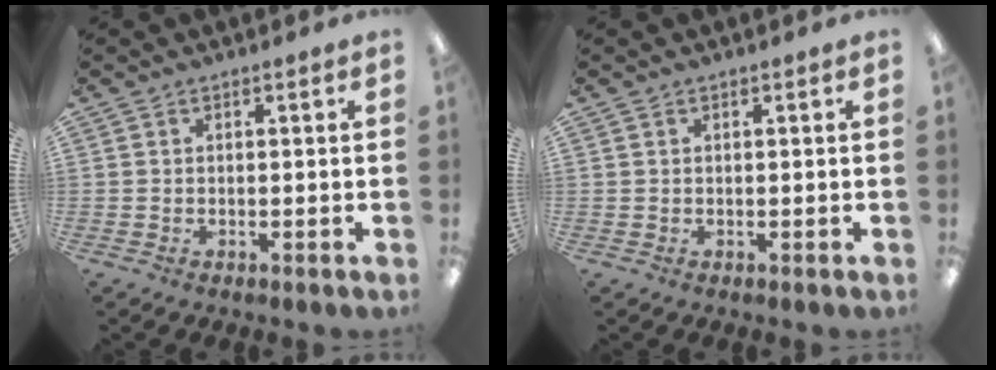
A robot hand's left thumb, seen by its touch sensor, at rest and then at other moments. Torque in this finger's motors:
{"motor_torque": [-0.07, -0.06, 0.00, 0.00, 0.00]}